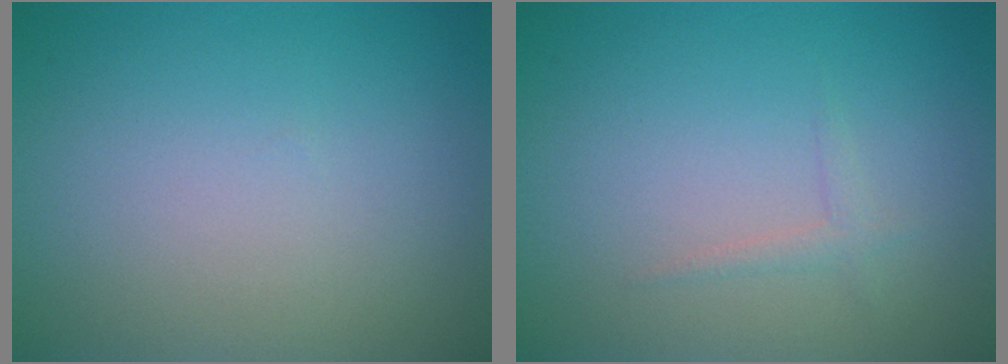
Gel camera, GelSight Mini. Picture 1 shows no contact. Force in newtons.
{"total": 0.9, "press": 0.9, "slide": 0.1}